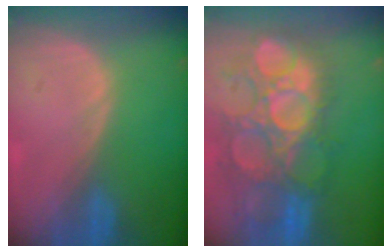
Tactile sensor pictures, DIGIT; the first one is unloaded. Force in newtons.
{"total": 12.9, "press": 12.0, "slide": 4.8}